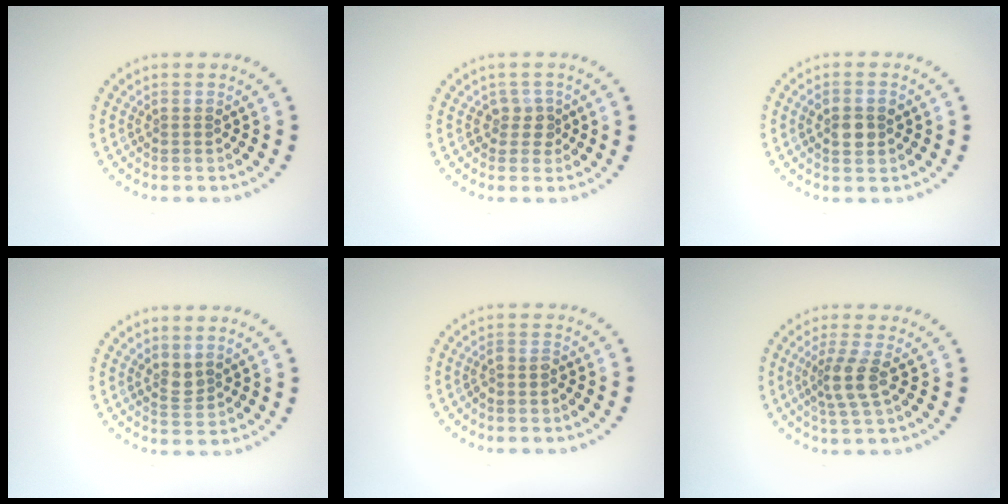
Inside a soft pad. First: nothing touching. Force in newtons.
{"total": 1.7, "press": 1.3, "slide": 1.1}
{"total": 2.5, "press": 2.5, "slide": 0.2}
{"total": 1.3, "press": 1.1, "slide": 0.7}
{"total": 0.8, "press": 0.6, "slide": 0.6}
{"total": 2.7, "press": 2.1, "slide": 1.7}